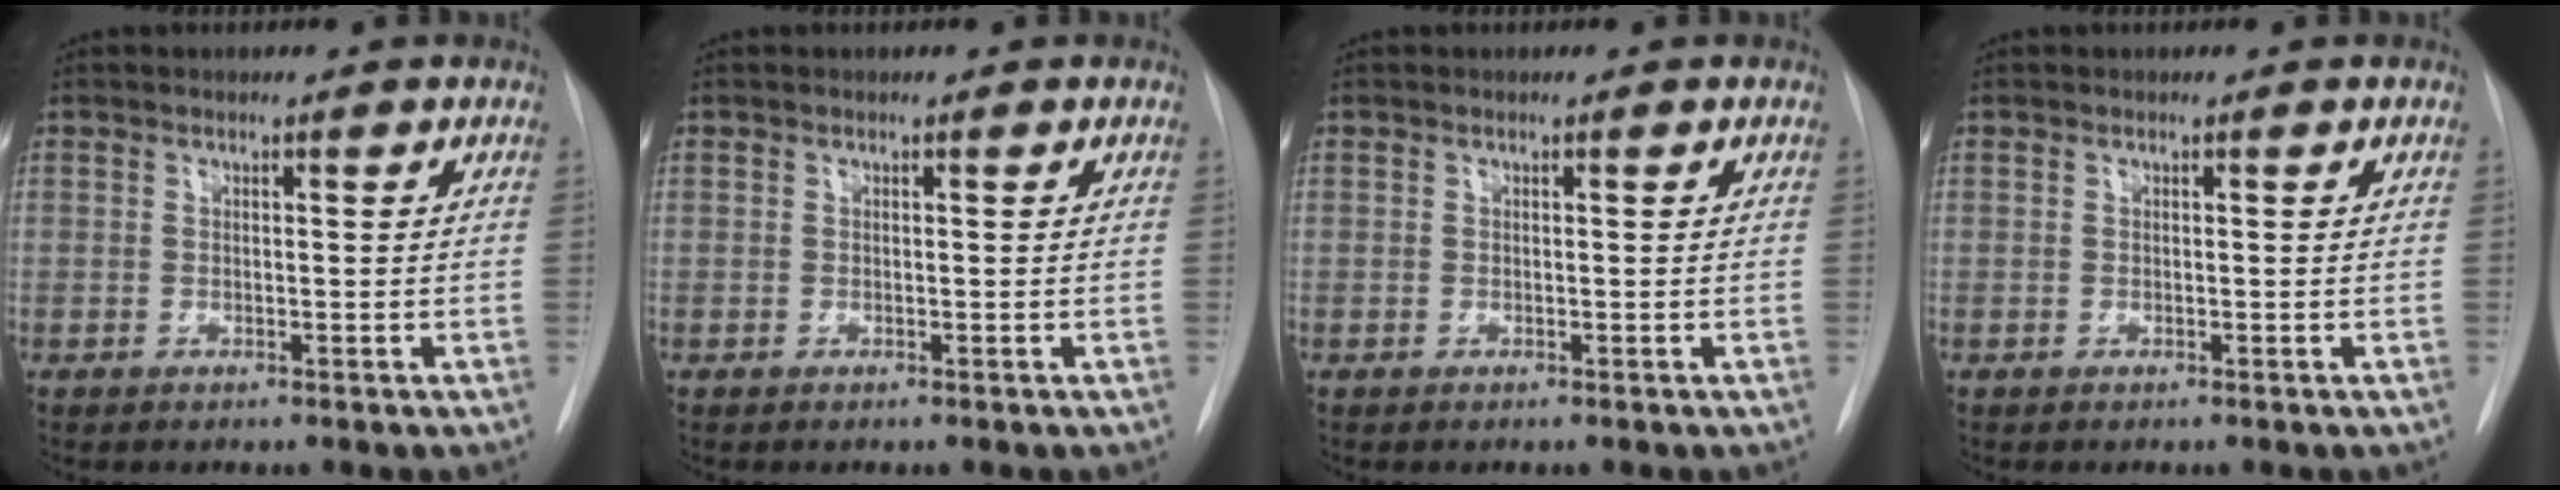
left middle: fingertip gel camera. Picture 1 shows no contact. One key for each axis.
{"total": 0.0}
{"total": 0.0}
{"total": 0.0}